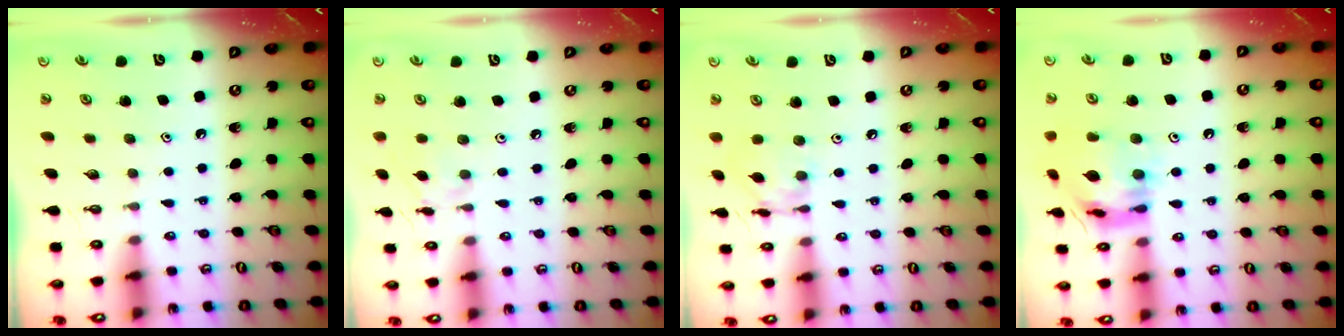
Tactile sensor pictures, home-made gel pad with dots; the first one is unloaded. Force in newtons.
{"total": 4.7, "press": 4.6, "slide": 0.7}
{"total": 9.0, "press": 9.0, "slide": 0.8}
{"total": 16.9, "press": 16.8, "slide": 1.7}